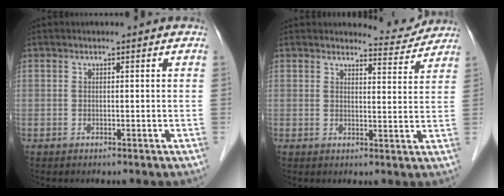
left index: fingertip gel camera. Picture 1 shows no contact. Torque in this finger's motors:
{"motor_torque": [-0.05, -1.08, 0.08, -0.02]}